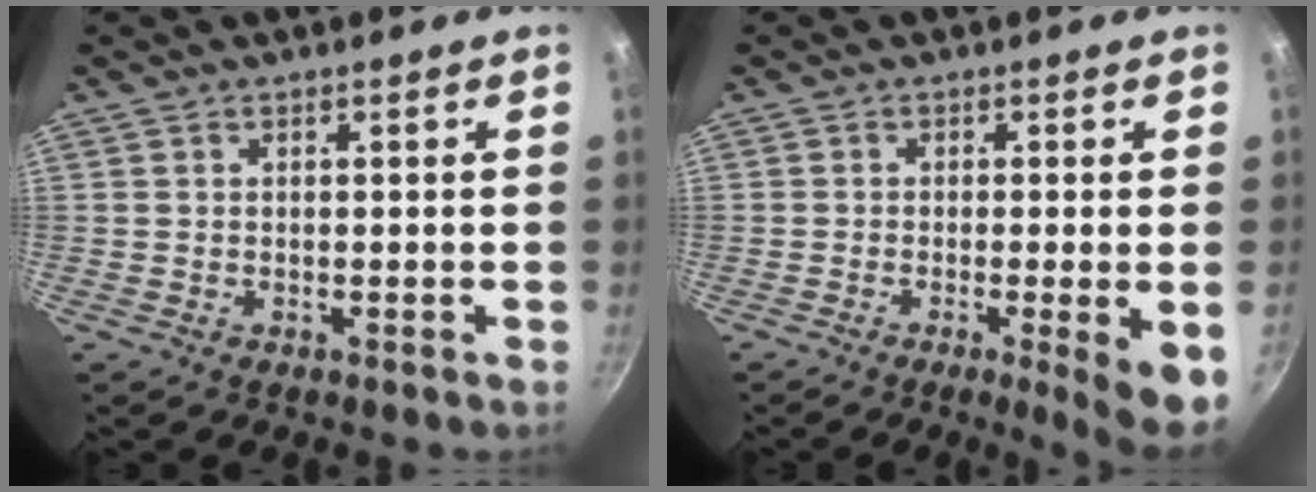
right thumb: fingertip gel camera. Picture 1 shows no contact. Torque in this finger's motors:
{"motor_torque": [-0.14, 0.45, 0.00, -0.09, 0.00]}